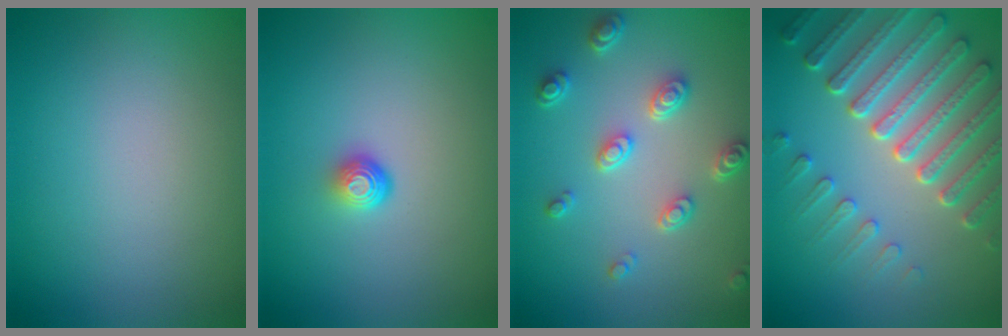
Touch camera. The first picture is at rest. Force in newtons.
{"total": 1.7, "press": 1.1, "slide": 1.3}
{"total": 4.0, "press": 3.1, "slide": 2.6}
{"total": 7.6, "press": 5.7, "slide": 5.1}